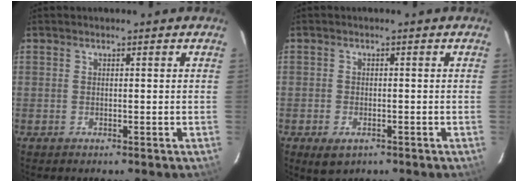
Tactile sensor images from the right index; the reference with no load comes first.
{"total": 3.8, "force": [-2.0, 2.3, 2.2], "torque": [-0.045, -0.011, -0.031]}